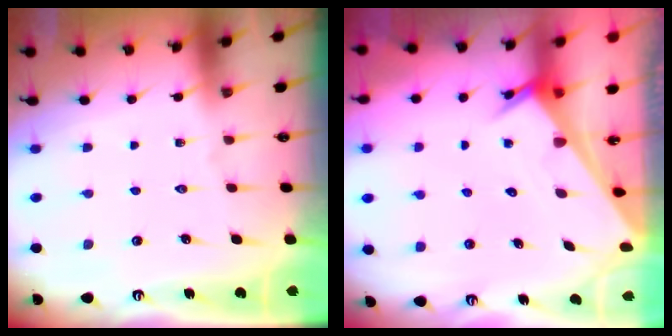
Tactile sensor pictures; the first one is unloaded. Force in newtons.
{"total": 3.1, "press": 3.1, "slide": 0.3}